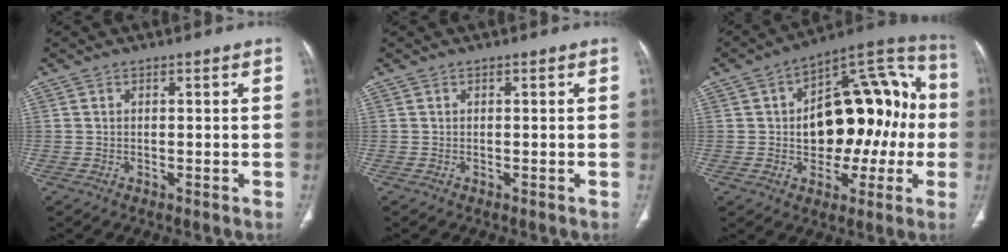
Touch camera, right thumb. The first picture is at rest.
{"total": 0.0}
{"total": 22.7, "force": [-0.5, 13.4, 18.3], "torque": [-0.212, 0.047, -0.002]}